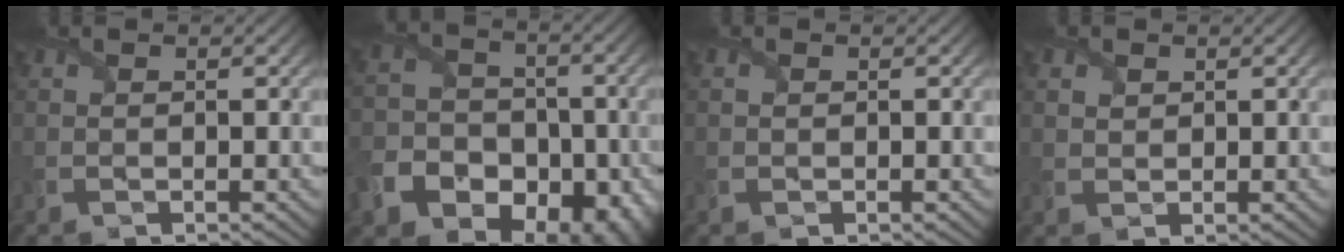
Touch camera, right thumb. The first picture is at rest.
{"total": 16.4, "force": [-8.2, 12.7, 6.3], "torque": [-0.132, -0.066, -0.138]}
{"total": 0.0}
{"total": 1.2, "force": [0.9, 0.8, 0.2], "torque": [-0.014, -0.003, 0.018]}